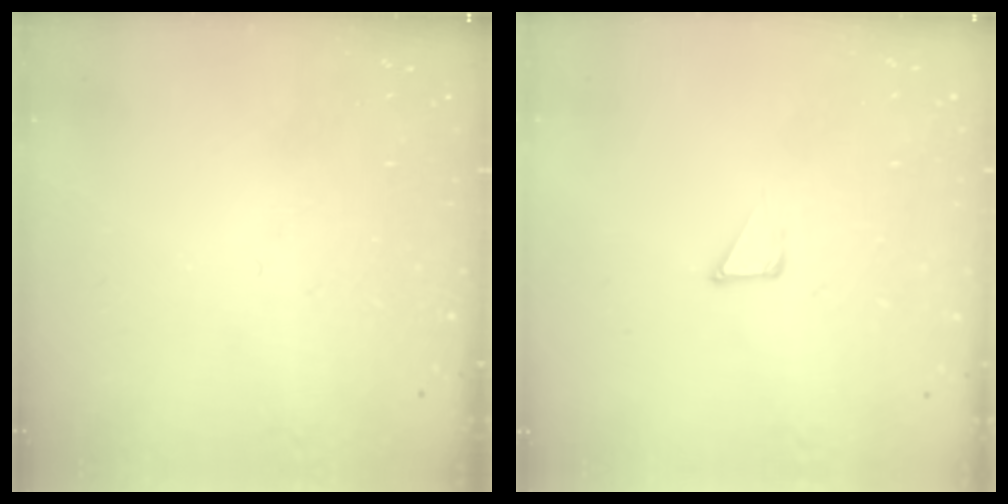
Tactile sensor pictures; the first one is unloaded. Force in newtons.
{"total": 2.9, "press": 2.9, "slide": 0.3}